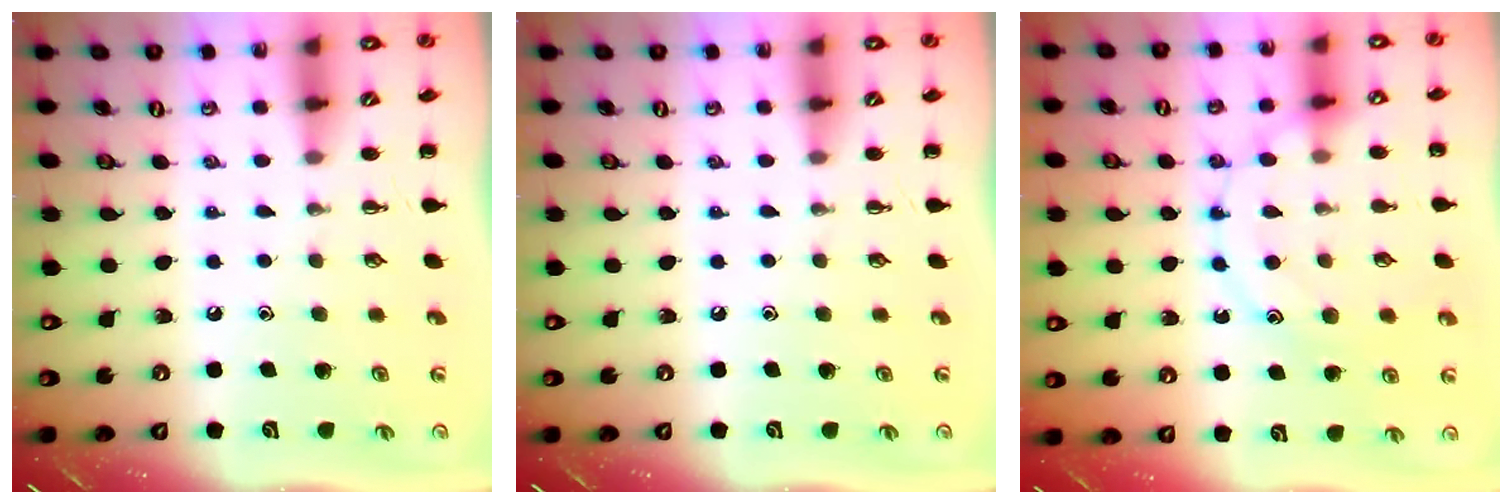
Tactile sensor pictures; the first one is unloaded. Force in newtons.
{"total": 0.0}
{"total": 13.7, "press": 13.7, "slide": 0.4}